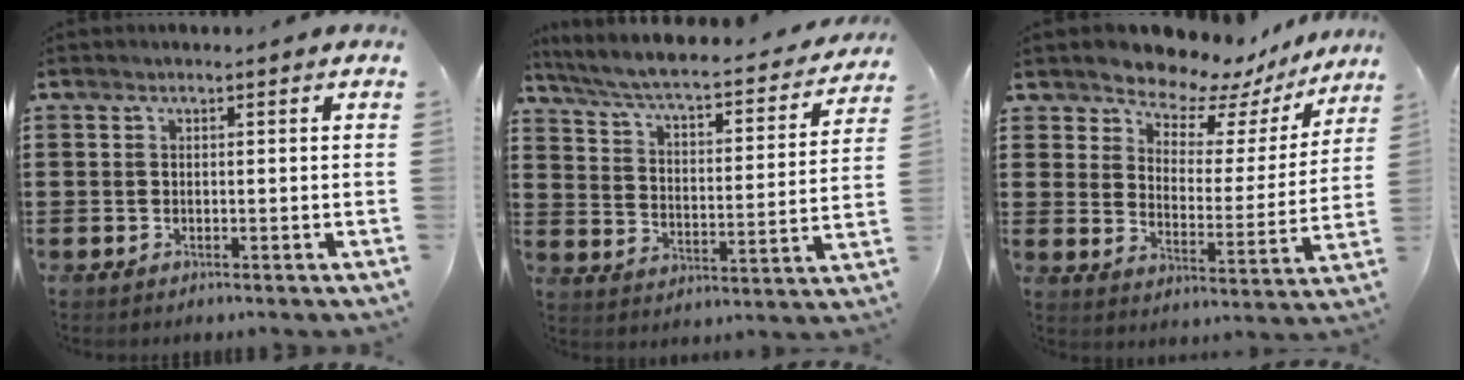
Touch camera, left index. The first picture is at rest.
{"total": 5.0, "force": [4.4, 0.3, 2.4], "torque": [-0.070, -0.039, 0.066]}
{"total": 7.0, "force": [6.6, 2.0, 1.2], "torque": [-0.046, -0.054, 0.111]}